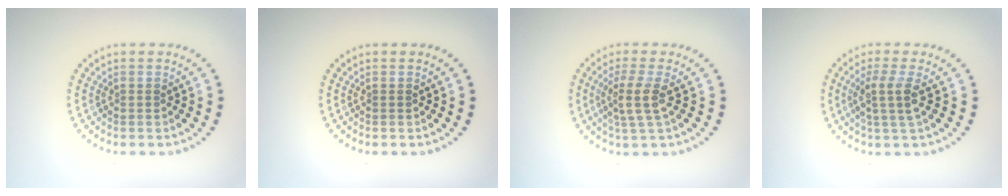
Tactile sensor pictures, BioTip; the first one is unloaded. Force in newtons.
{"total": 0.0}
{"total": 3.0, "press": 2.3, "slide": 1.8}
{"total": 2.6, "press": 2.1, "slide": 1.6}